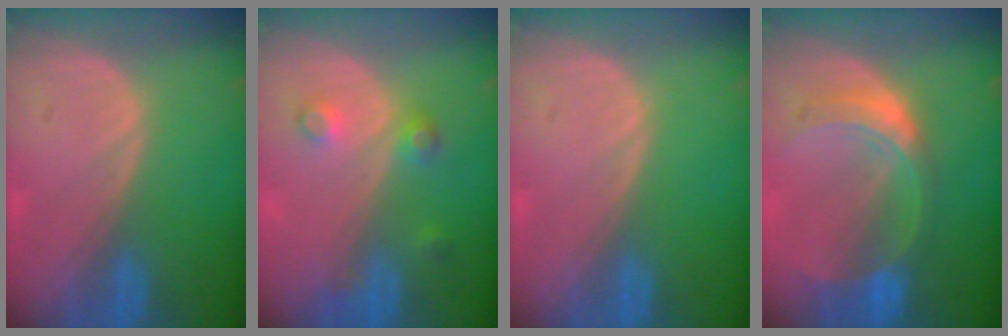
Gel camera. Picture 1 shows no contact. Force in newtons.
{"total": 3.5, "press": 3.2, "slide": 1.4}
{"total": 0.0}
{"total": 7.5, "press": 6.6, "slide": 3.7}